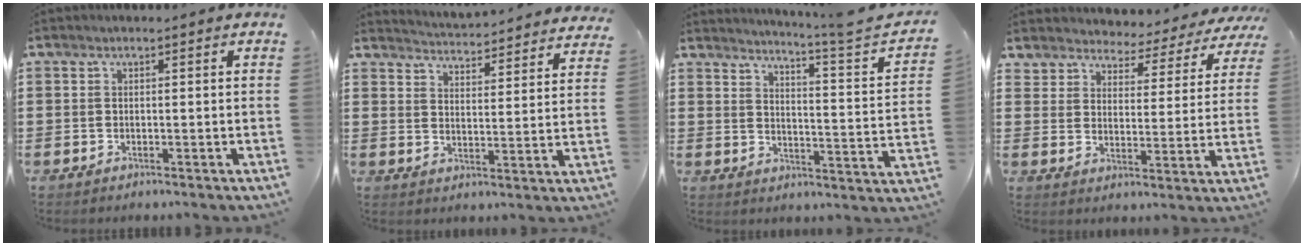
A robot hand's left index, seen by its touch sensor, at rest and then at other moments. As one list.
[{"total": 3.8, "force": [3.7, -0.8, -0.1], "torque": [-0.019, -0.037, 0.061]}, {"total": 4.3, "force": [3.4, -1.5, 2.2], "torque": [-0.051, -0.043, 0.044]}, {"total": 4.2, "force": [4.1, 0.5, -0.4], "torque": [-0.020, -0.036, 0.069]}]